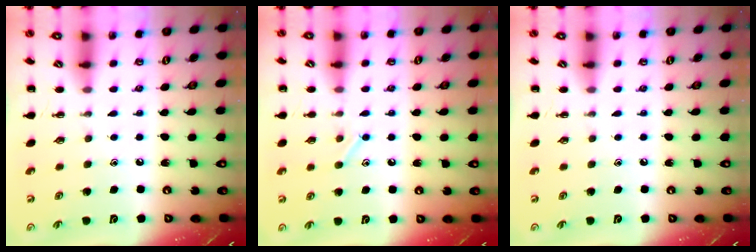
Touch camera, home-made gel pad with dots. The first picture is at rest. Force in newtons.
{"total": 8.0, "press": 7.8, "slide": 1.7}
{"total": 0.0}